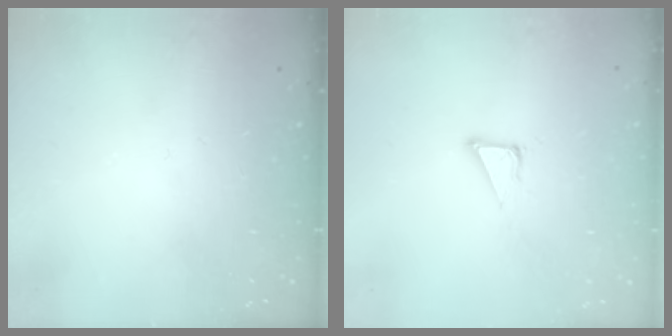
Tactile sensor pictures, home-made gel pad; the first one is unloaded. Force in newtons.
{"total": 4.3, "press": 4.3, "slide": 0.2}